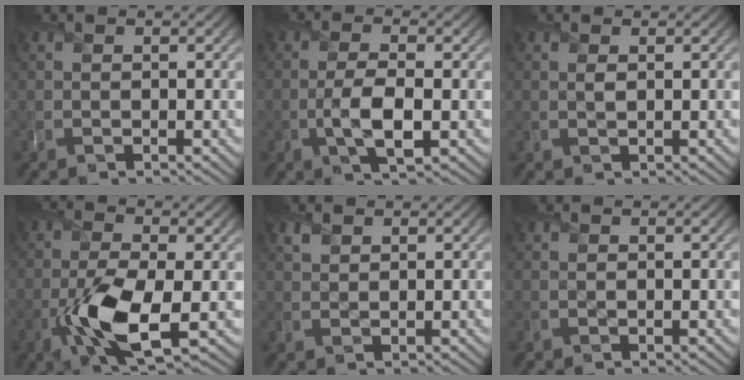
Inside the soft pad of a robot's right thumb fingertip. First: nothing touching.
{"total": 4.9, "force": [-1.4, 1.7, 4.3], "torque": [-0.093, -0.004, -0.029]}
{"total": 0.7, "force": [0.4, 0.1, 0.6], "torque": [-0.013, 0.000, 0.006]}
{"total": 9.2, "force": [-3.0, 3.4, 8.0], "torque": [-0.165, -0.010, -0.060]}
{"total": 1.1, "force": [0.9, 0.6, 0.2], "torque": [-0.010, -0.002, 0.022]}
{"total": 0.0}